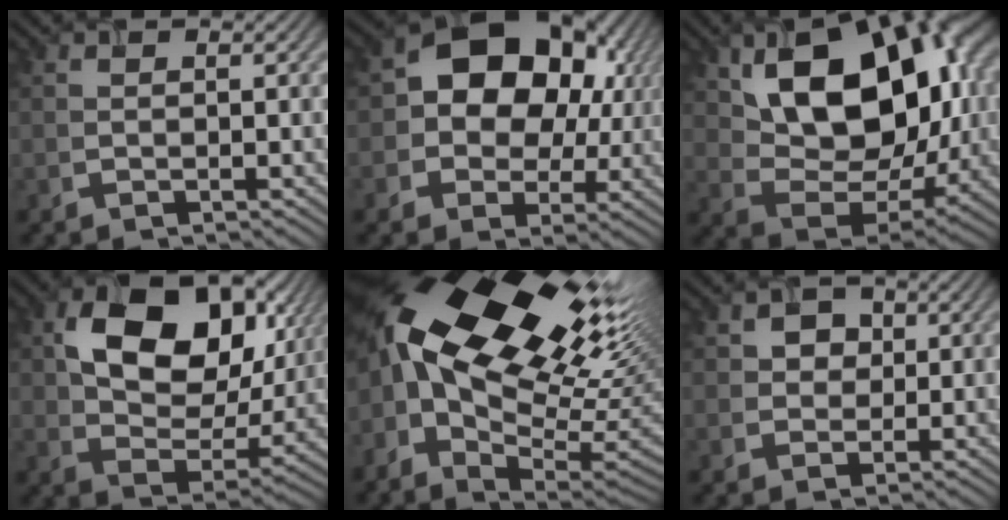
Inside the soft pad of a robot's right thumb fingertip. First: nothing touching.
{"total": 13.1, "force": [2.7, 10.0, 8.1], "torque": [-0.130, 0.001, 0.035]}
{"total": 17.4, "force": [4.8, 11.0, 12.6], "torque": [-0.210, 0.000, 0.091]}
{"total": 14.5, "force": [5.1, 9.6, 9.6], "torque": [-0.171, -0.005, 0.092]}
{"total": 21.5, "force": [6.7, 11.4, 17.0], "torque": [-0.308, 0.014, 0.133]}
{"total": 3.5, "force": [1.3, 2.8, 1.6], "torque": [-0.035, -0.003, 0.022]}